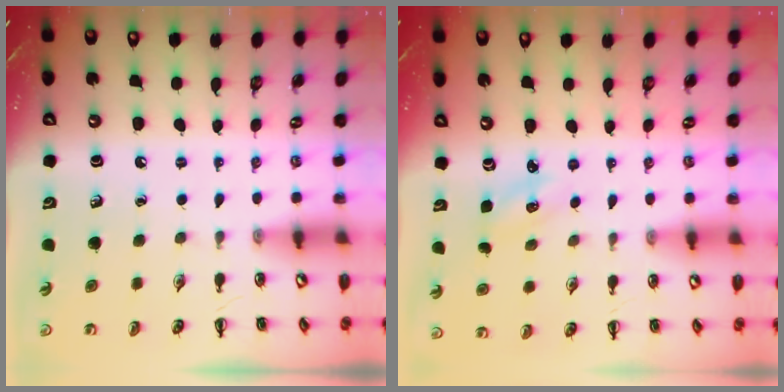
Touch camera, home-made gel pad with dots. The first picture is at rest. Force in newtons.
{"total": 2.1, "press": 2.0, "slide": 0.6}